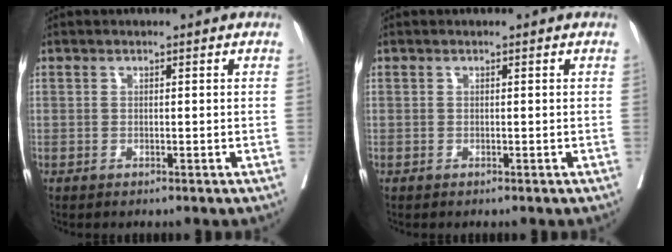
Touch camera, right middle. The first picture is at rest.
{"total": 0.0}